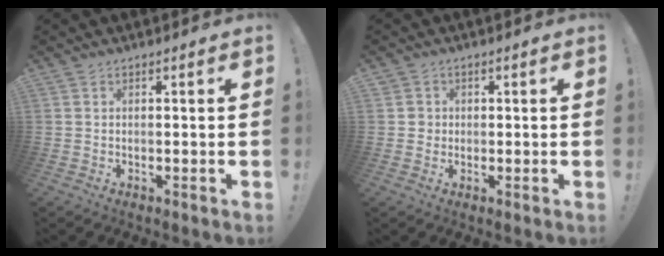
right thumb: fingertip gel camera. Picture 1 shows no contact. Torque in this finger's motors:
{"motor_torque": [-0.07, 0.07, 0.20, -0.01, -0.02]}